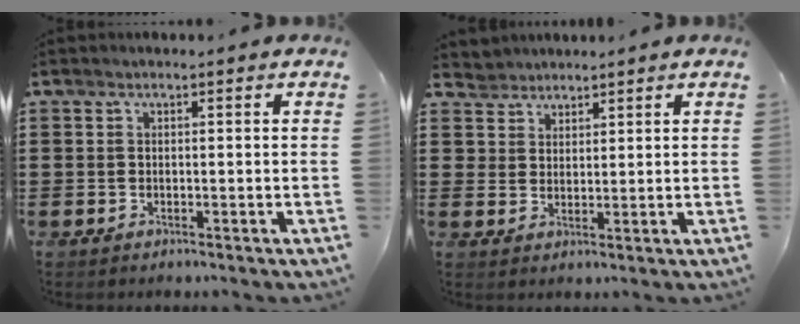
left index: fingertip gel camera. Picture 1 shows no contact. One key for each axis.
{"total": 3.1, "fx": 2.5, "fy": 1.7, "fz": -0.7, "tx": -0.002, "ty": 0.003, "tz": 0.050}